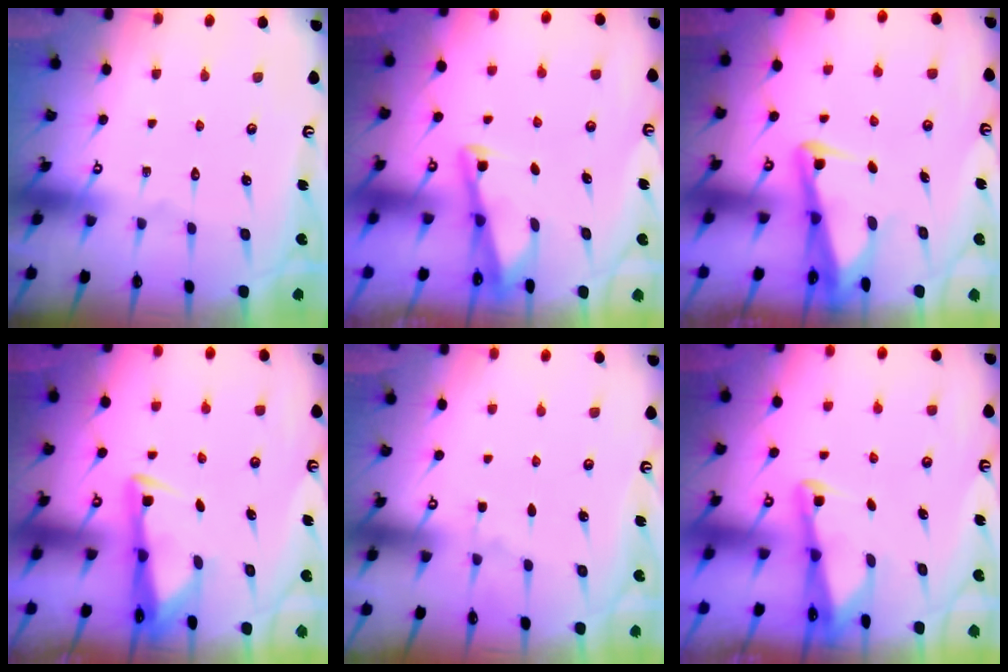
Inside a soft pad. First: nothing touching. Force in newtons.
{"total": 2.8, "press": 2.8, "slide": 0.4}
{"total": 4.0, "press": 3.9, "slide": 1.0}
{"total": 3.2, "press": 3.1, "slide": 0.8}
{"total": 3.3, "press": 3.3, "slide": 0.5}
{"total": 2.3, "press": 2.3, "slide": 0.3}